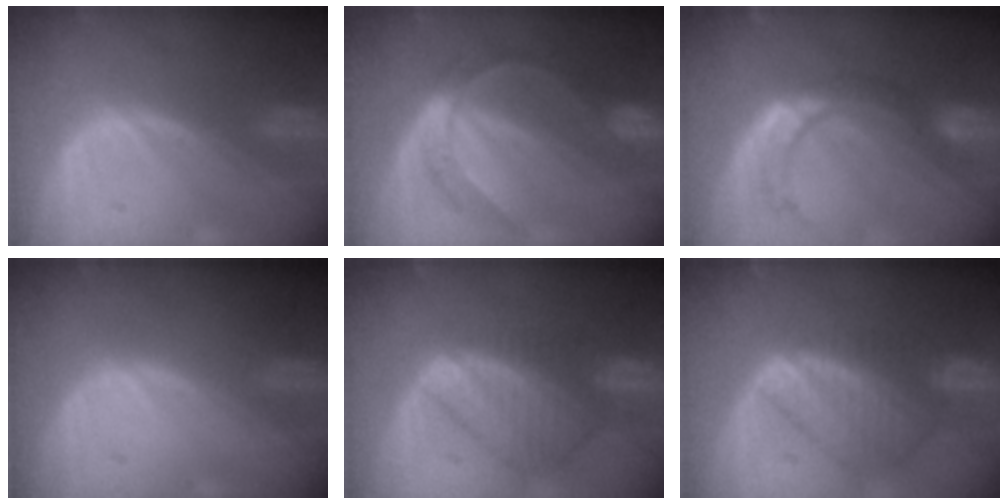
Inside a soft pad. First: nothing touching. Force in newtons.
{"total": 7.0, "press": 7.0, "slide": 0.6}
{"total": 8.5, "press": 7.2, "slide": 4.5}
{"total": 0.0}
{"total": 9.0, "press": 7.8, "slide": 4.6}
{"total": 8.9, "press": 7.7, "slide": 4.4}